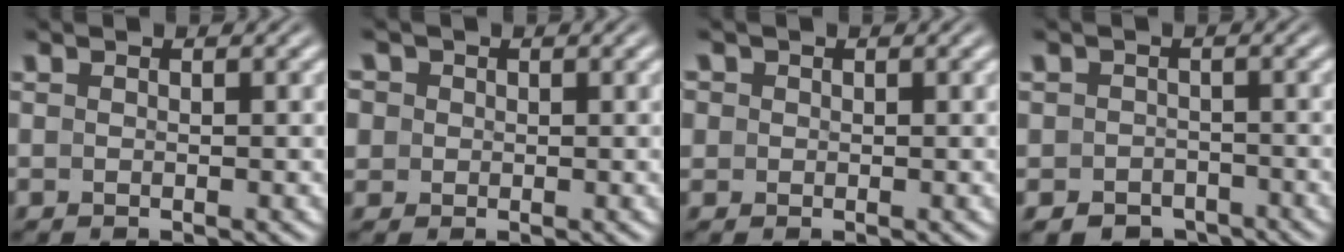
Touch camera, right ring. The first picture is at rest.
{"total": 4.0, "force": [0.3, 3.7, 1.4], "torque": [-0.039, -0.006, 0.003]}
{"total": 2.5, "force": [0.2, 2.4, 0.7], "torque": [-0.024, -0.006, 0.005]}
{"total": 6.1, "force": [-4.3, 4.2, 0.9], "torque": [-0.012, -0.023, -0.070]}